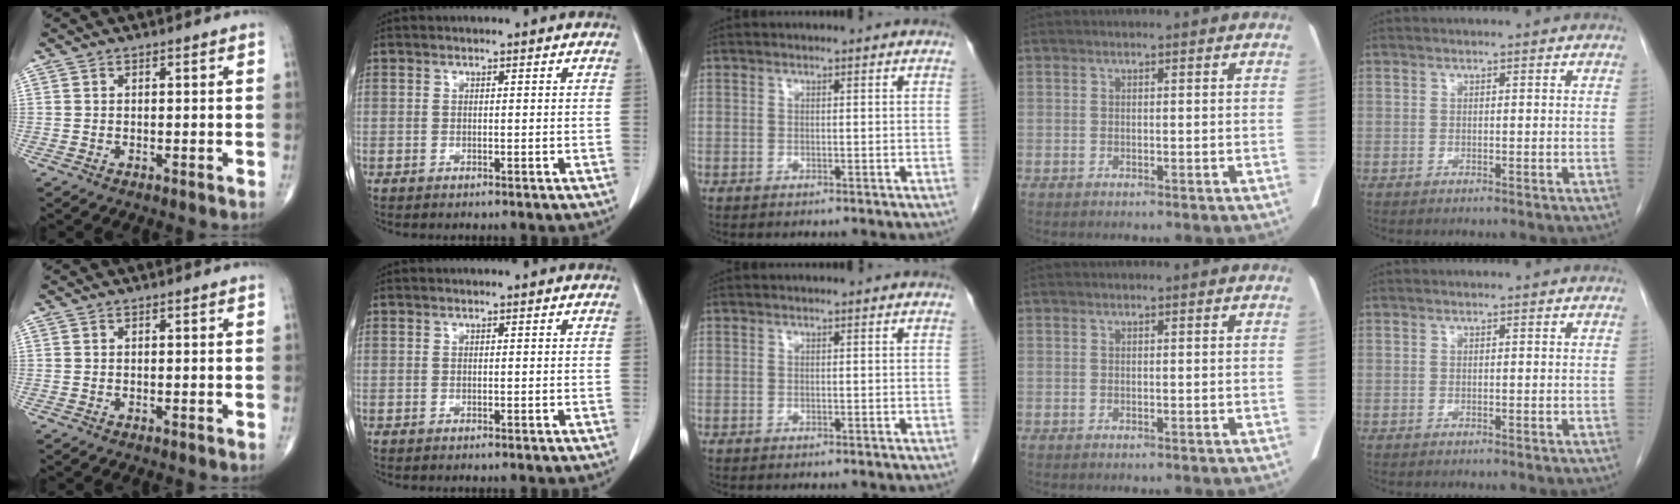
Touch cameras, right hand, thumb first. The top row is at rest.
{}